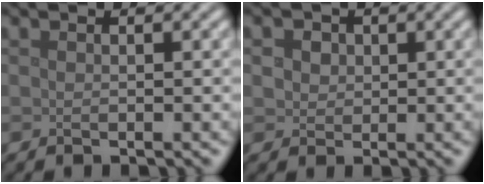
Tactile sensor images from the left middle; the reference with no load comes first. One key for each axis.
{"total": 3.8, "fx": 1.6, "fy": 2.9, "fz": 1.8, "tx": -0.033, "ty": 0.012, "tz": 0.016}